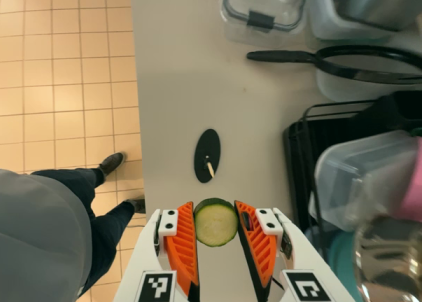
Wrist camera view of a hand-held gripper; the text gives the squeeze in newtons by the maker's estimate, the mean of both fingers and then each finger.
{"total": 7.6, "left": 7.5, "right": 7.6}